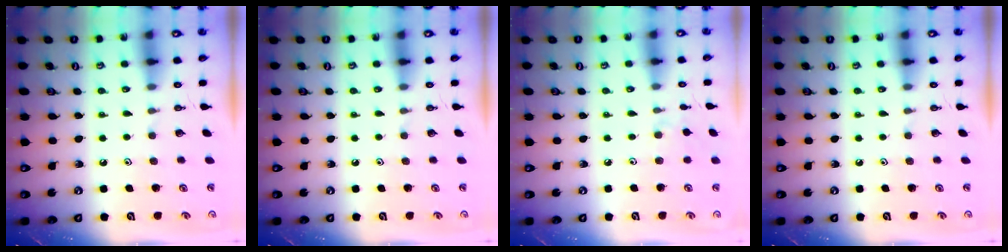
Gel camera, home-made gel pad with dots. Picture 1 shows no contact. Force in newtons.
{"total": 0.0}
{"total": 1.1, "press": 1.0, "slide": 0.4}
{"total": 0.0}